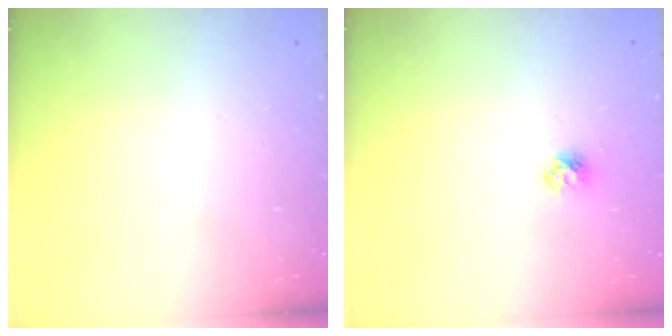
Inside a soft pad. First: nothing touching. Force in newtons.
{"total": 4.5, "press": 4.5, "slide": 0.6}